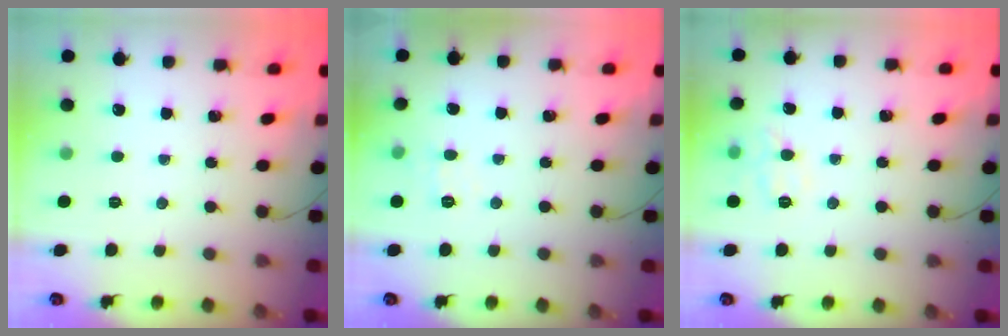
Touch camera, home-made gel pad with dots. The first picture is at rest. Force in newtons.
{"total": 4.1, "press": 3.7, "slide": 1.6}
{"total": 8.6, "press": 8.5, "slide": 1.3}